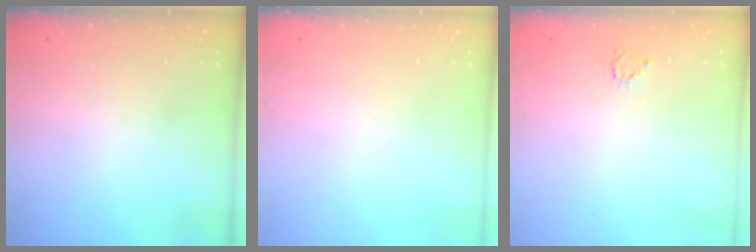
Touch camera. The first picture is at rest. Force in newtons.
{"total": 0.0}
{"total": 3.1, "press": 3.0, "slide": 0.4}